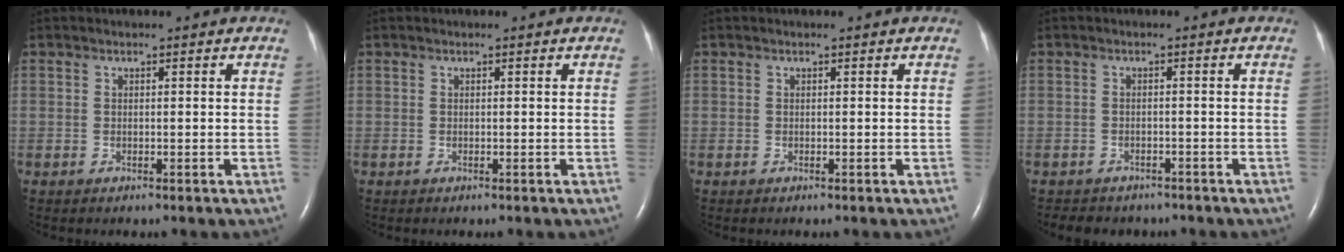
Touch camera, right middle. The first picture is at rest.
{"total": 0.0}
{"total": 0.0}
{"total": 5.6, "force": [-4.8, 2.7, 1.1], "torque": [-0.018, 0.003, -0.058]}